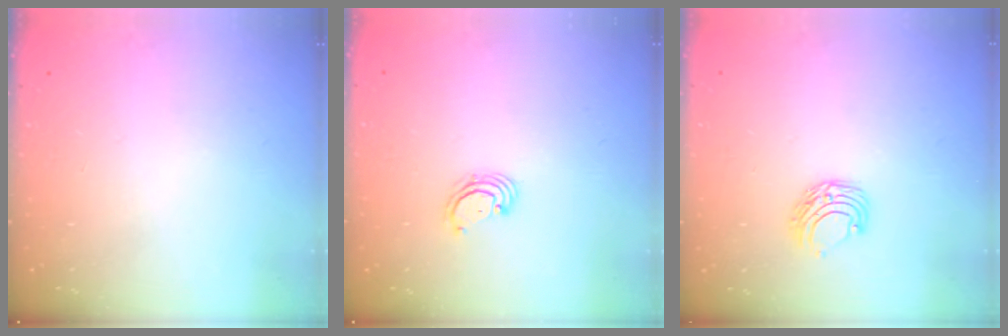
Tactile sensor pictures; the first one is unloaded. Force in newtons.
{"total": 2.3, "press": 2.3, "slide": 0.1}
{"total": 6.7, "press": 6.7, "slide": 0.7}